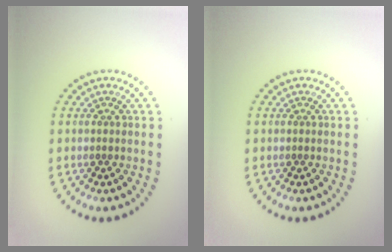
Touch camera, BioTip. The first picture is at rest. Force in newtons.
{"total": 0.0}